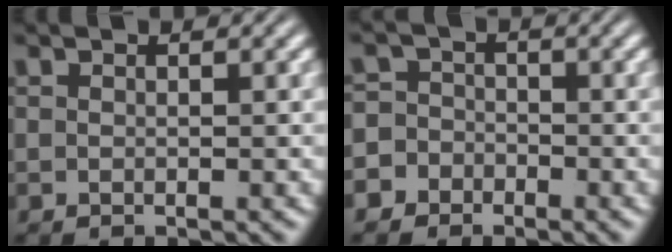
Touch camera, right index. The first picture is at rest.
{"total": 4.9, "force": [-2.3, 4.3, 0.5], "torque": [-0.008, -0.015, -0.045]}